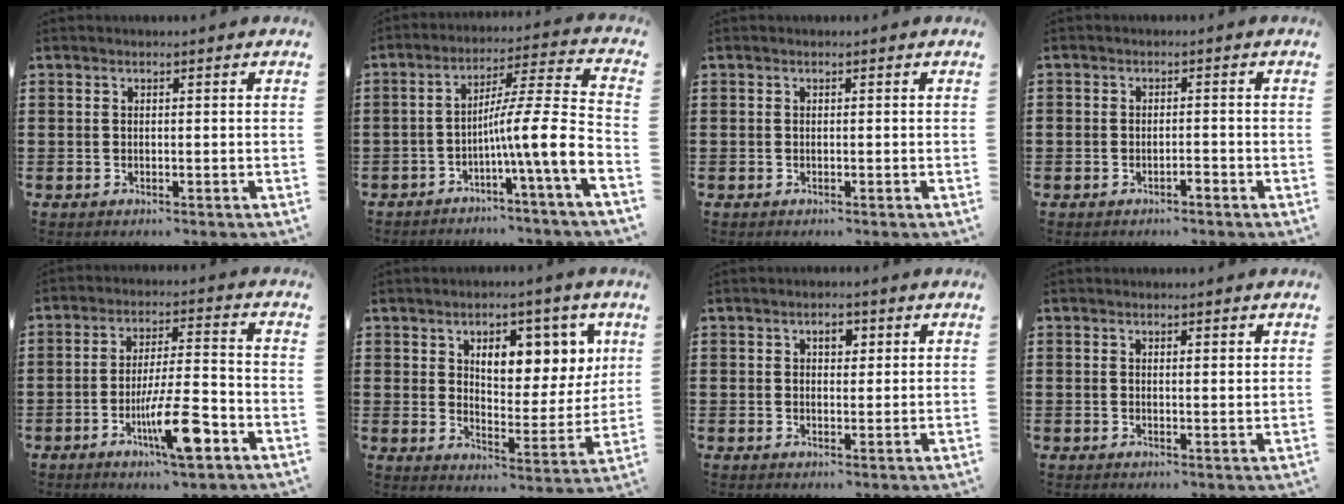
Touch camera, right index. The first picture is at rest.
{"total": 10.3, "force": [-3.6, -0.2, 9.6], "torque": [-0.156, -0.029, -0.076]}
{"total": 0.0}
{"total": 1.3, "force": [-1.2, 0.3, 0.1], "torque": [-0.007, 0.000, -0.024]}
{"total": 10.7, "force": [-4.8, 2.2, 9.3], "torque": [-0.168, 0.002, -0.084]}
{"total": 8.2, "force": [4.3, 4.2, 5.5], "torque": [-0.088, -0.012, 0.068]}
{"total": 2.3, "force": [1.0, 1.3, 1.6], "torque": [-0.027, 0.005, 0.015]}
{"total": 0.9, "force": [0.6, 0.0, 0.6], "torque": [-0.011, 0.001, 0.011]}